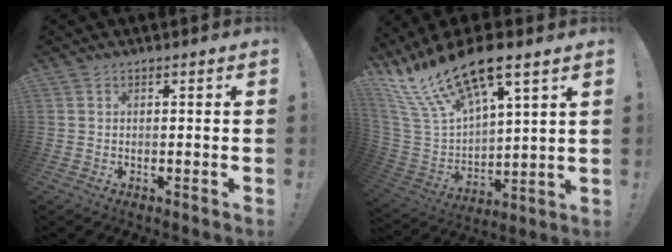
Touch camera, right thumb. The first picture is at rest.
{"total": 21.2, "force": [14.8, 7.7, 13.0], "torque": [-0.252, -0.099, 0.263]}